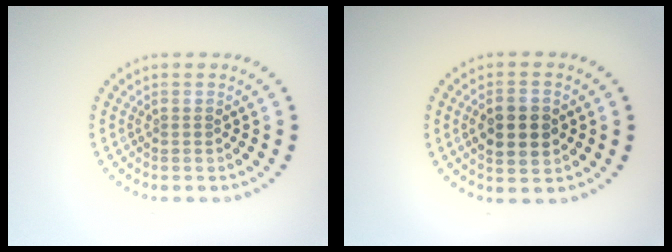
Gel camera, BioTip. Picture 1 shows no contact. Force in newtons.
{"total": 3.6, "press": 3.6, "slide": 0.2}